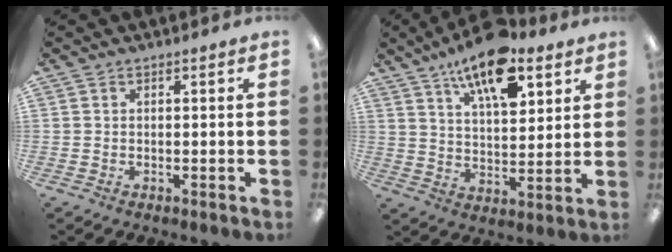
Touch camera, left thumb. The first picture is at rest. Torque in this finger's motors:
{"motor_torque": [0.20, 0.24, 1.50, -1.27, 0.32]}